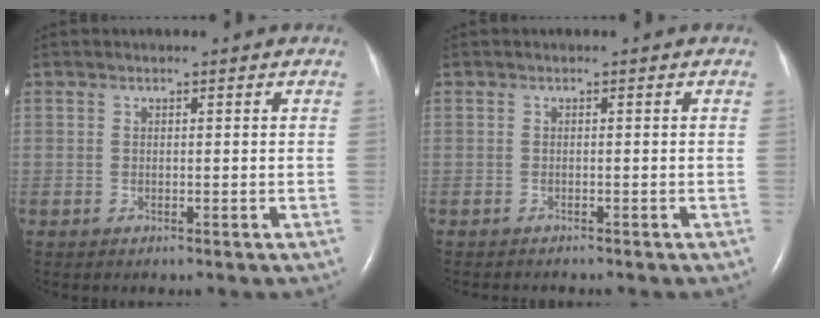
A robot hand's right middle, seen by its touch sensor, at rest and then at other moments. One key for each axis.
{"total": 1.6, "fx": -1.5, "fy": 0.3, "fz": 0.5, "tx": -0.010, "ty": -0.004, "tz": -0.018}